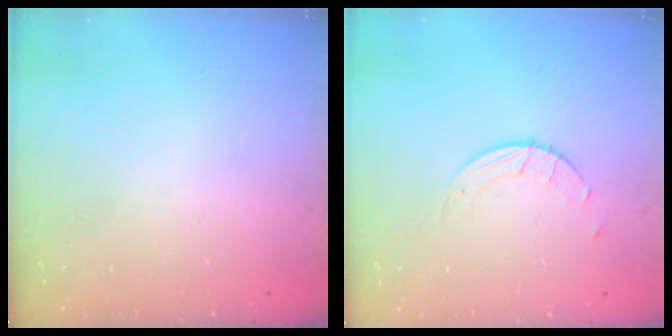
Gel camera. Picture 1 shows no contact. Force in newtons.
{"total": 2.6, "press": 2.6, "slide": 0.2}